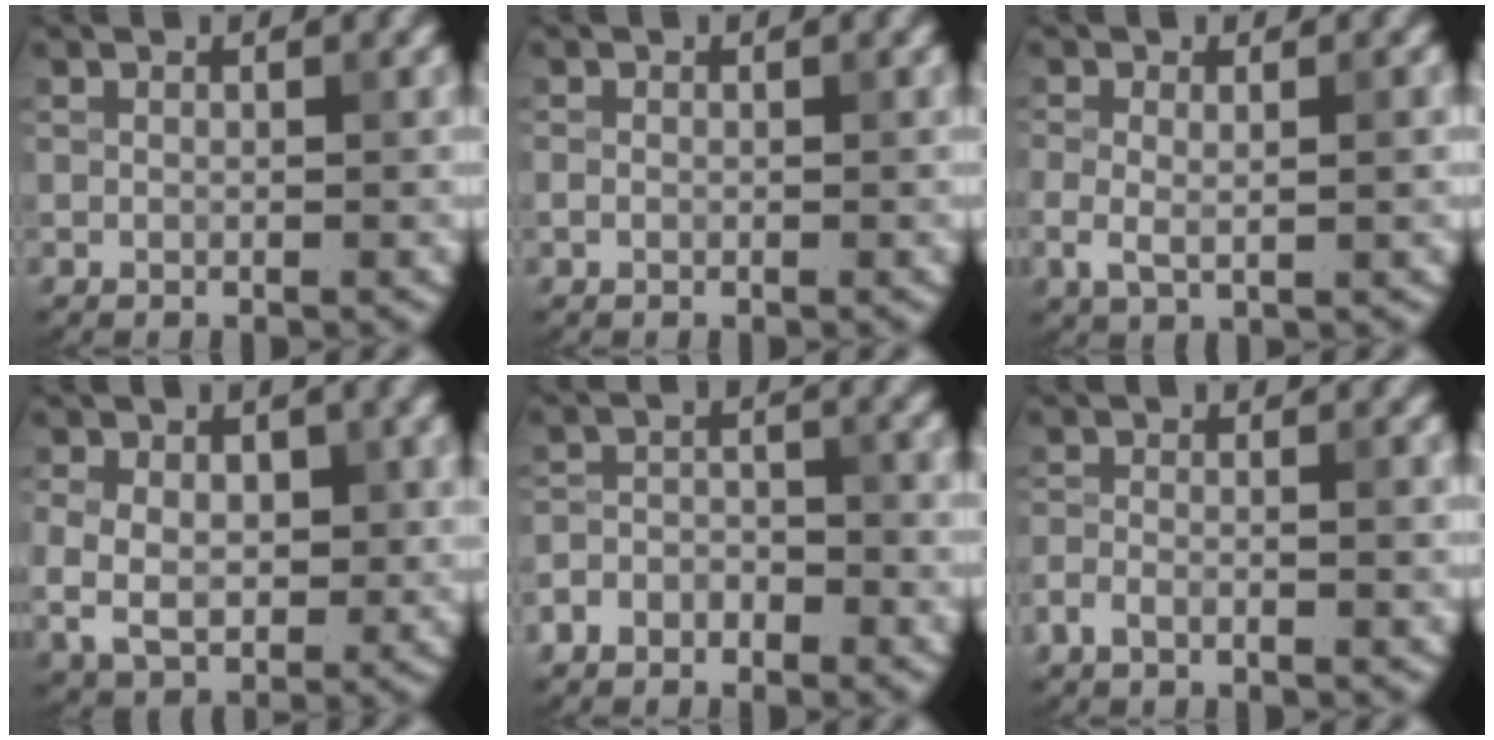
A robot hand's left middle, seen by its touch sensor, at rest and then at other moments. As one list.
[{"total": 0.6, "force": [-0.2, 0.5, 0.3], "torque": [-0.006, -0.001, -0.003]}, {"total": 2.8, "force": [-0.2, 1.2, 2.5], "torque": [-0.048, -0.004, -0.005]}, {"total": 6.0, "force": [0.0, 4.2, 4.3], "torque": [-0.078, -0.008, 0.003]}, {"total": 3.0, "force": [-2.2, 1.7, 1.2], "torque": [-0.027, 0.005, -0.048]}, {"total": 2.1, "force": [-1.4, 0.6, 1.4], "torque": [-0.030, 0.000, -0.034]}]